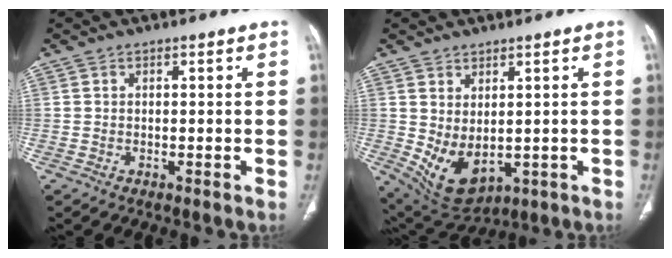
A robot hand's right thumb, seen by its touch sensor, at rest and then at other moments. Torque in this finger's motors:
{"motor_torque": [-0.17, 0.73, 0.49, 0.75, 0.21]}